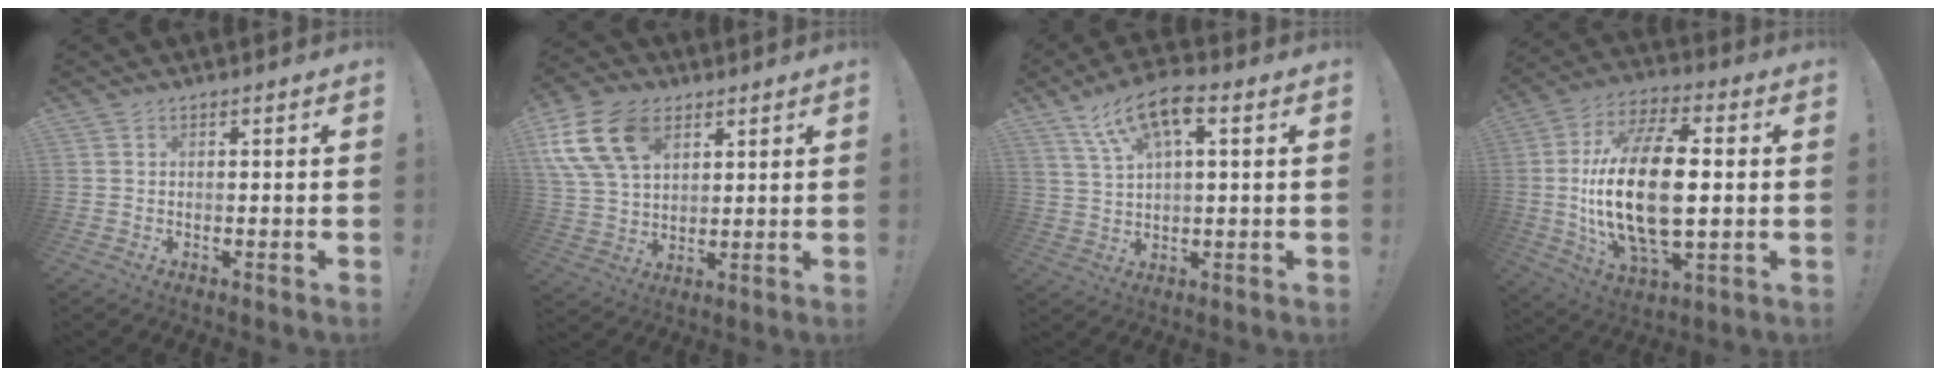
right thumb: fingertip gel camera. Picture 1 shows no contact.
{"total": 15.8, "force": [7.1, 10.4, 9.5], "torque": [-0.193, -0.022, 0.137]}
{"total": 11.8, "force": [5.9, 4.4, 9.2], "torque": [-0.156, -0.016, 0.106]}
{"total": 24.6, "force": [-0.1, 11.6, 21.8], "torque": [-0.428, -0.003, -0.003]}